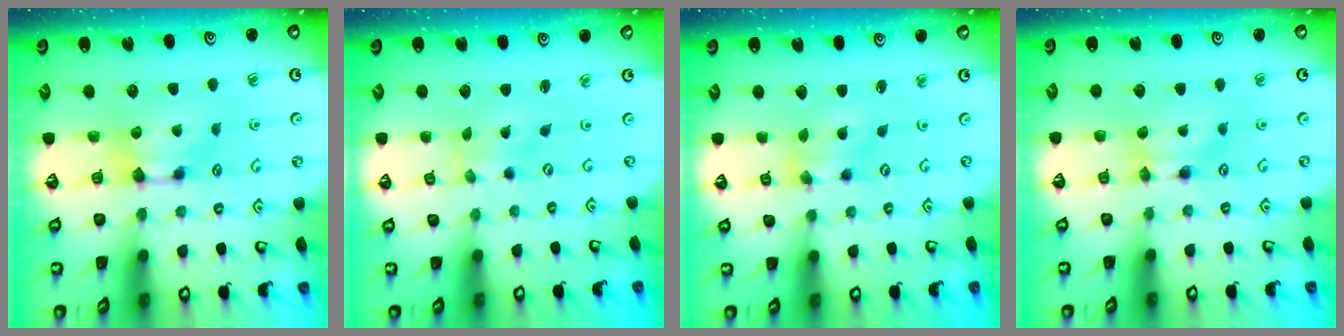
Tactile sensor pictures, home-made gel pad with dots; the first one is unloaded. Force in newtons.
{"total": 4.3, "press": 4.2, "slide": 0.9}
{"total": 1.2, "press": 0.0, "slide": 1.2}
{"total": 0.0}